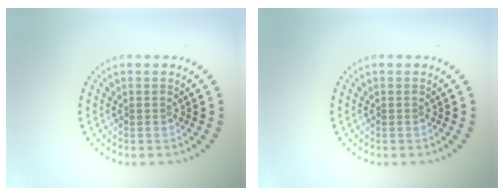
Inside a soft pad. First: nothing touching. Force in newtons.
{"total": 0.0}